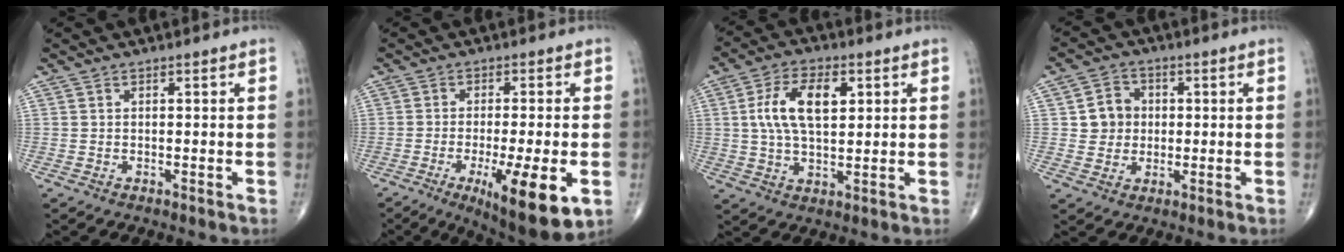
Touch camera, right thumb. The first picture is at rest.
{"total": 14.4, "force": [-5.0, 3.3, 13.1], "torque": [-0.188, -0.014, -0.067]}
{"total": 11.1, "force": [2.5, 5.8, 9.1], "torque": [-0.163, 0.003, 0.044]}
{"total": 6.1, "force": [0.5, 5.6, 2.3], "torque": [-0.010, 0.005, 0.002]}